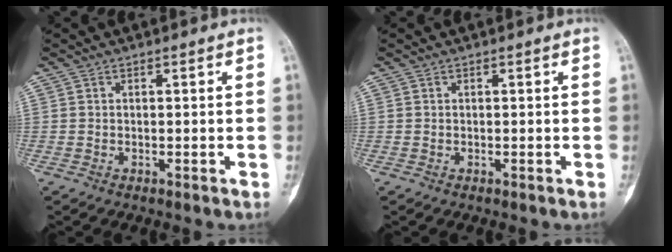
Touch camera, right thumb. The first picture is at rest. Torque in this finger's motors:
{"motor_torque": [0.00, 0.00, 0.01, 0.02, 0.00]}